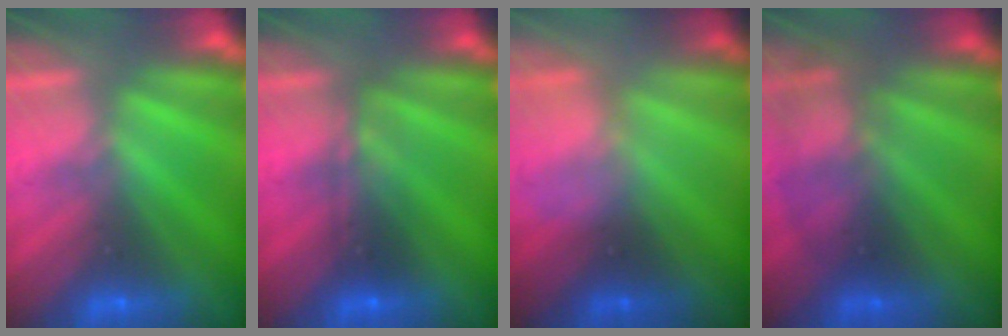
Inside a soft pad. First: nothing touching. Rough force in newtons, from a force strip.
{"total": 2.4}
{"total": 2.4}
{"total": 2.2}